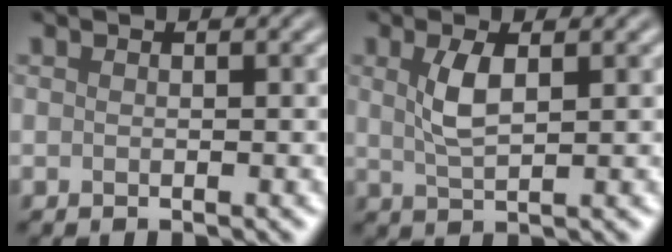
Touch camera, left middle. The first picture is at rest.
{"total": 2.9, "force": [0.9, 1.0, 2.6], "torque": [-0.057, 0.001, 0.019]}